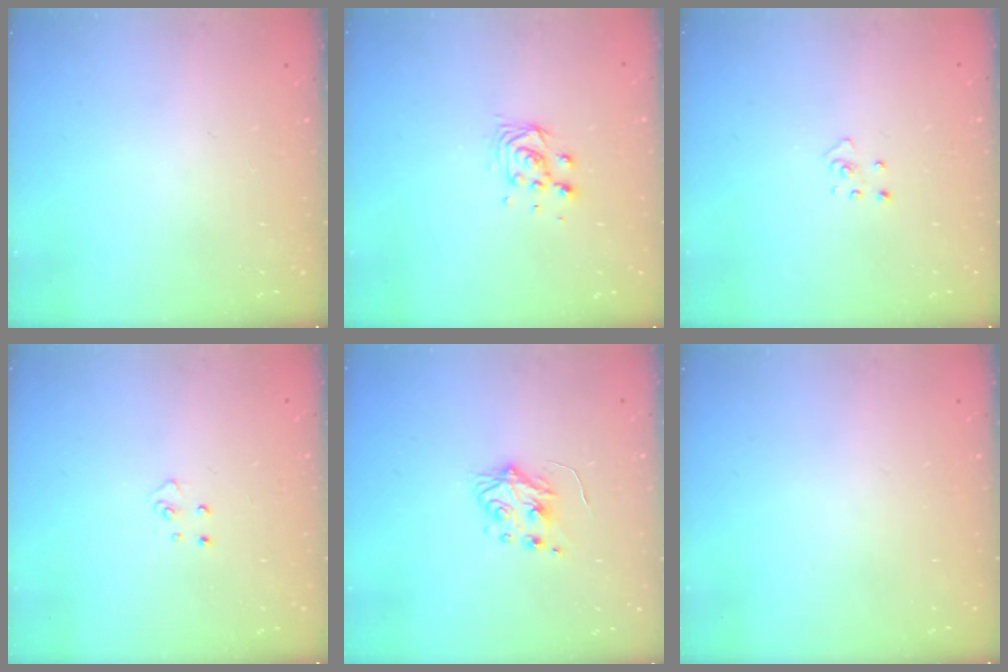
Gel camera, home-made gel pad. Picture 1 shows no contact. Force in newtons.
{"total": 5.2, "press": 5.2, "slide": 0.3}
{"total": 2.9, "press": 2.9, "slide": 0.2}
{"total": 4.7, "press": 4.6, "slide": 0.4}
{"total": 5.9, "press": 5.9, "slide": 0.6}
{"total": 0.0}